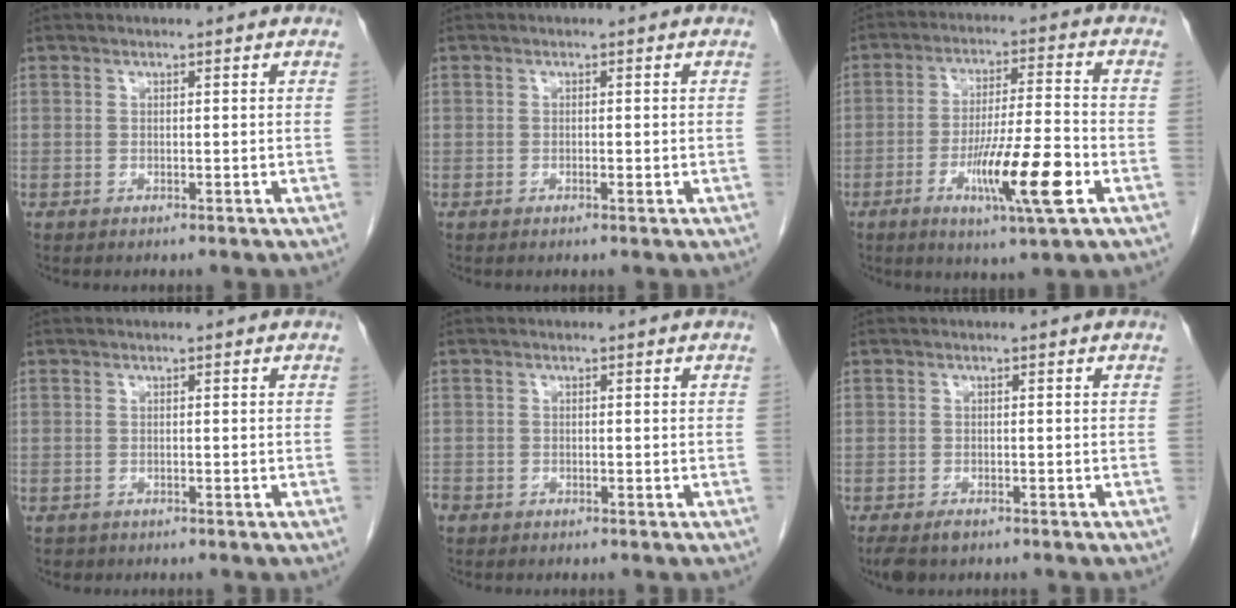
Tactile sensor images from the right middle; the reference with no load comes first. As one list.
[{"total": 0.7, "force": [-0.3, 0.1, 0.6], "torque": [-0.011, 0.000, -0.003]}, {"total": 12.0, "force": [-4.6, 0.3, 11.0], "torque": [-0.193, -0.017, -0.079]}, {"total": 0.8, "force": [-0.5, 0.6, 0.0], "torque": [-0.011, 0.001, -0.006]}, {"total": 2.4, "force": [-1.7, 1.6, 0.7], "torque": [-0.021, 0.000, -0.033]}, {"total": 3.6, "force": [-2.7, 1.6, 1.8], "torque": [-0.034, -0.008, -0.042]}]